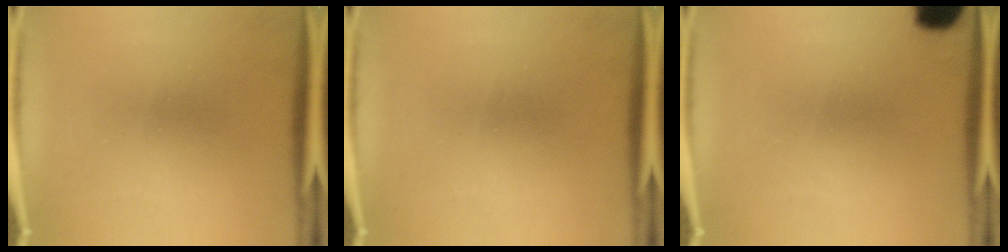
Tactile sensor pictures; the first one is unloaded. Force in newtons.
{"total": 0.0}
{"total": 7.2}